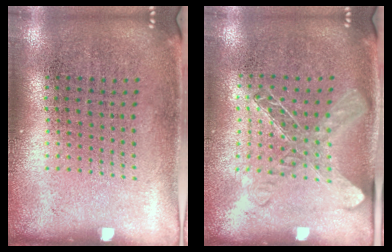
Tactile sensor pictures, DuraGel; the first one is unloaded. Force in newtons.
{"total": 1.4, "press": 1.2, "slide": 0.6}